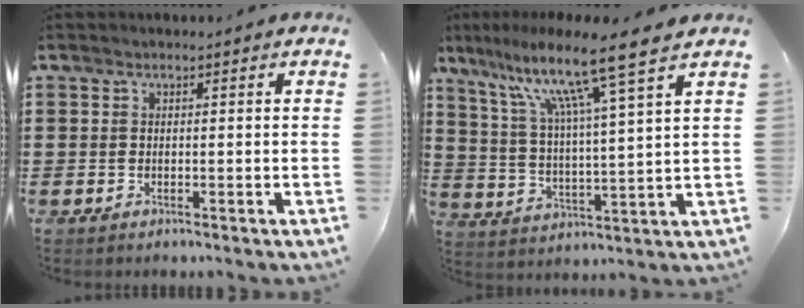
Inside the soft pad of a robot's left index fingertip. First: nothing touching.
{"total": 12.0, "force": [8.5, -0.1, 8.4], "torque": [-0.181, -0.040, 0.132]}